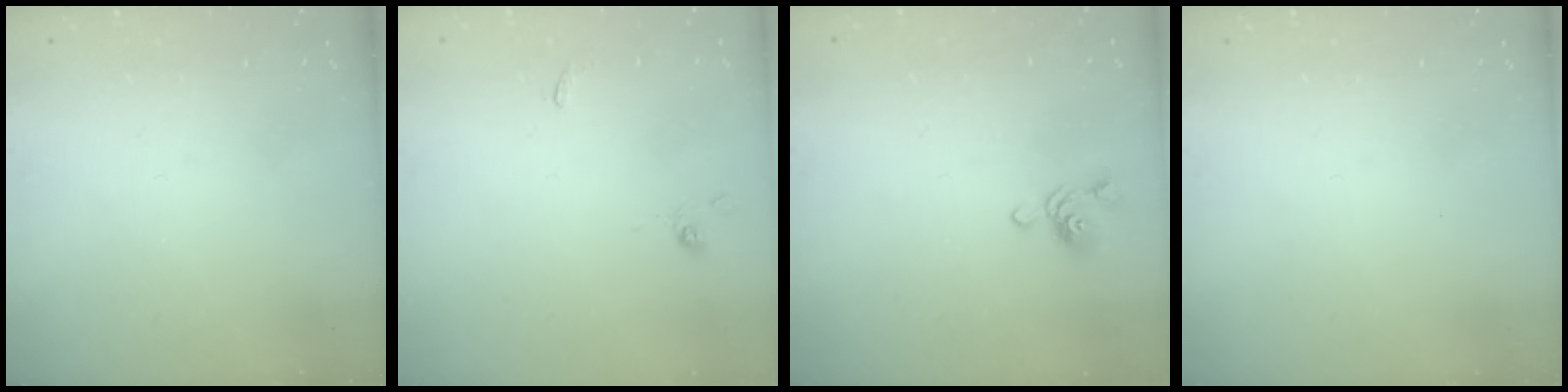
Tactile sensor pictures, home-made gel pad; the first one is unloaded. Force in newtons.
{"total": 1.1, "press": 1.1, "slide": 0.4}
{"total": 4.3, "press": 4.3, "slide": 0.1}
{"total": 0.0}